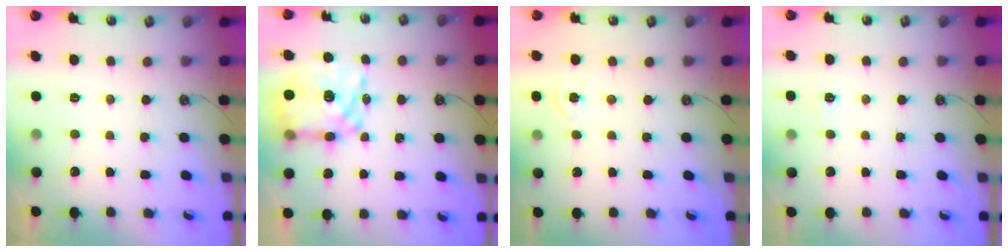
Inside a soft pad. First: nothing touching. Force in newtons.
{"total": 15.5, "press": 15.4, "slide": 1.3}
{"total": 6.2, "press": 6.1, "slide": 0.6}
{"total": 4.0, "press": 4.0, "slide": 0.4}